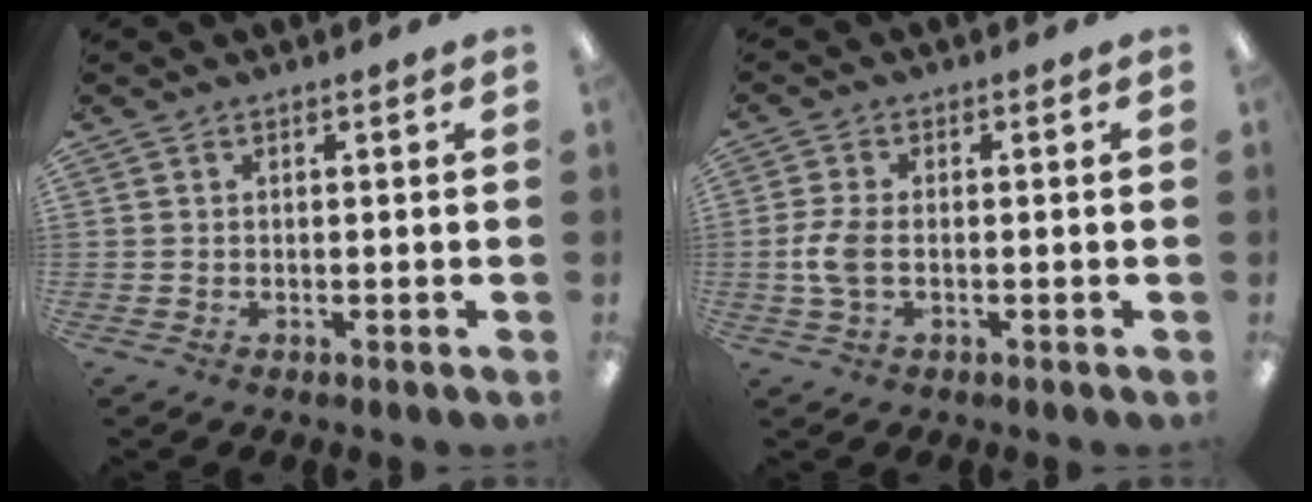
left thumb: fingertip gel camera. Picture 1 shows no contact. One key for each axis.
{"total": 5.7, "fx": -0.6, "fy": 3.1, "fz": 4.8, "tx": -0.107, "ty": -0.001, "tz": -0.014}